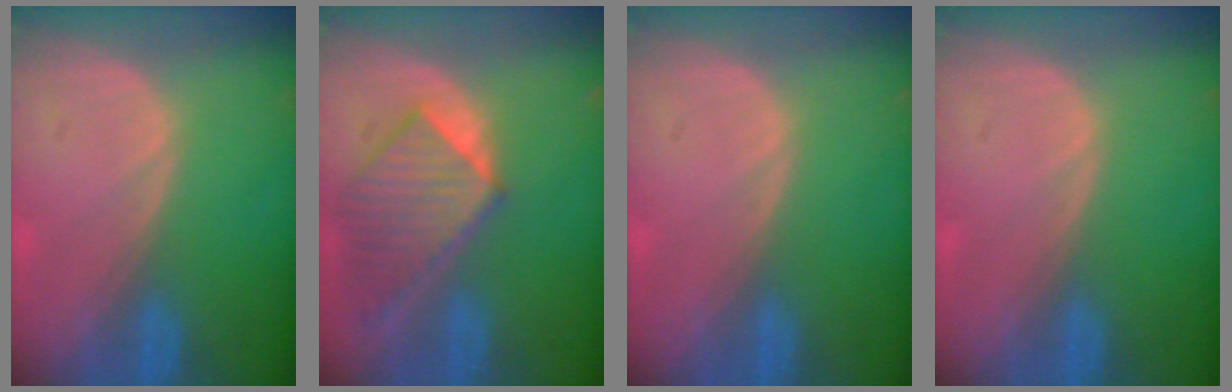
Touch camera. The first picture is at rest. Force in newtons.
{"total": 8.2, "press": 7.5, "slide": 3.2}
{"total": 0.0}
{"total": 0.0}